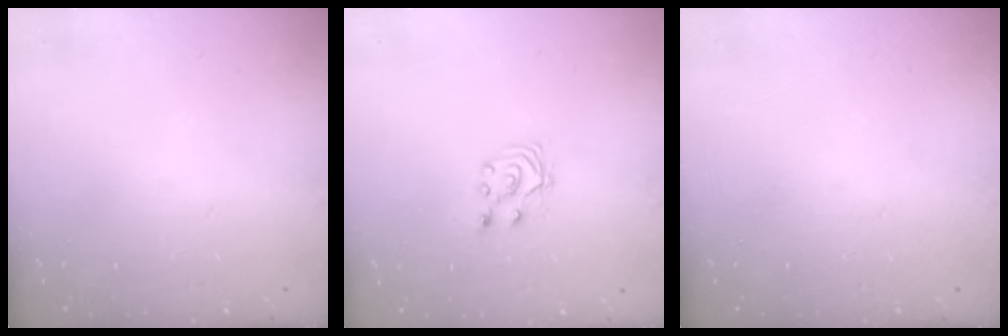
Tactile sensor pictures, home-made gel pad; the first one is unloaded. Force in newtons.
{"total": 3.1, "press": 3.0, "slide": 0.7}
{"total": 0.0}